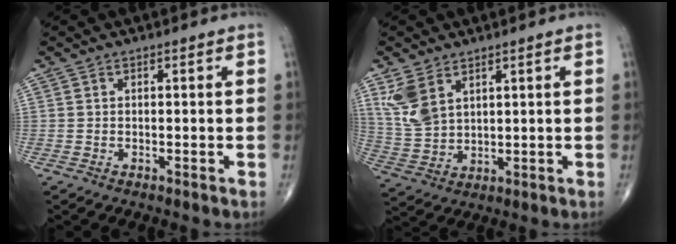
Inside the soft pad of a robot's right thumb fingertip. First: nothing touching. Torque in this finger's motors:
{"motor_torque": [-0.52, 0.92, 0.62, 0.49, 0.07]}